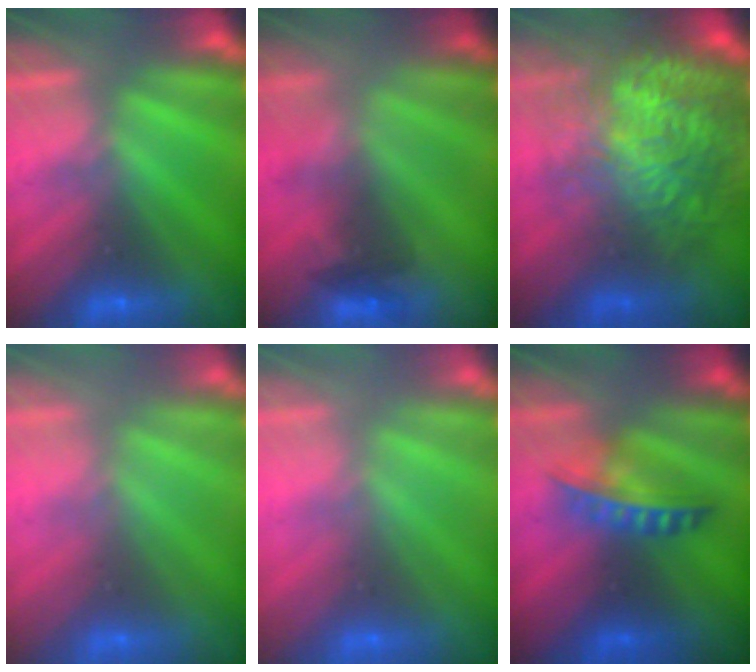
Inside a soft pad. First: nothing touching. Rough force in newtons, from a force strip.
{"total": 2.3}
{"total": 7.3}
{"total": 2.8}
{"total": 3.1}
{"total": 5.9}